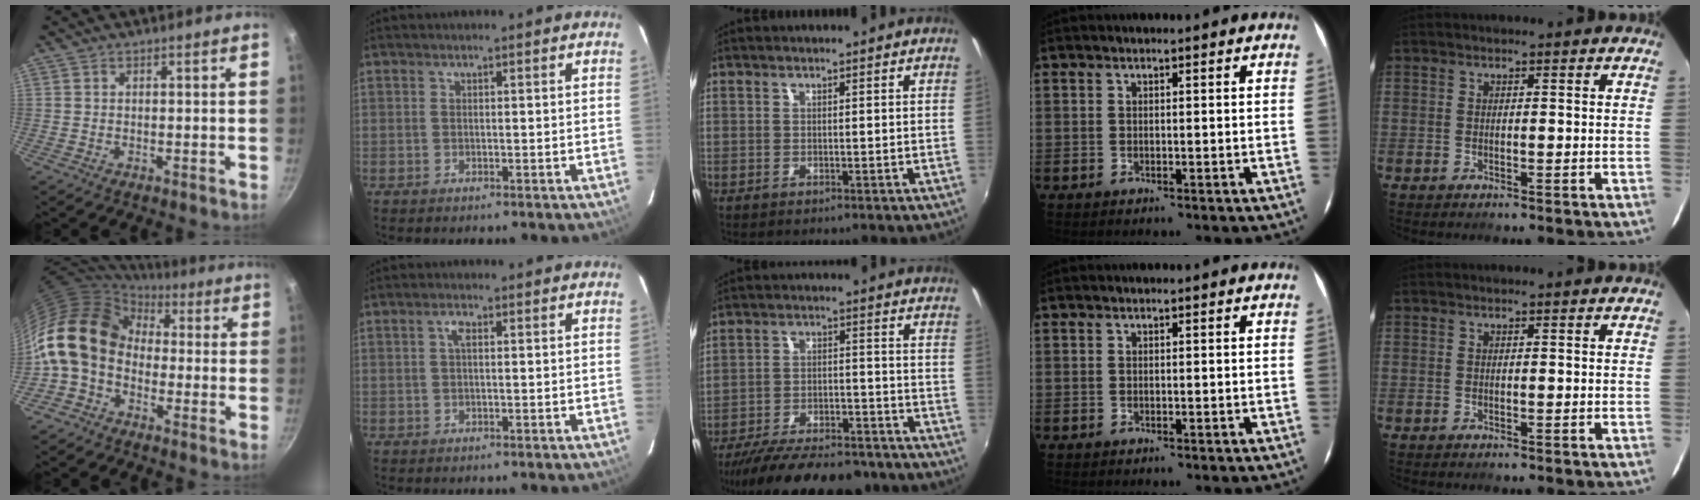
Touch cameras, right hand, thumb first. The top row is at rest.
{"thumb": {"total": 15.6, "force": [-0.2, 12.0, 10.0], "torque": [-0.172, 0.038, -0.029]}, "index": {"total": 1.7, "force": [0.4, 0.6, 1.5], "torque": [-0.031, 0.006, 0.006]}, "middle": {"total": 21.2, "force": [-17.8, 6.4, 9.7], "torque": [-0.188, -0.020, -0.250]}}